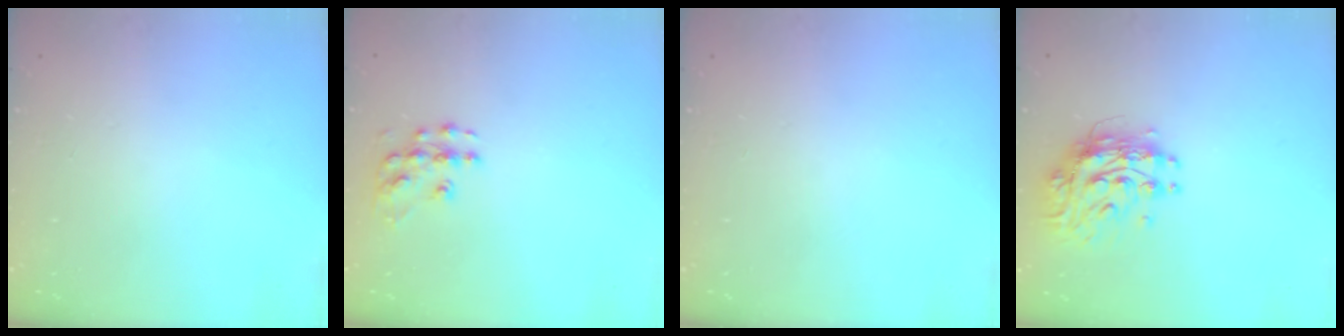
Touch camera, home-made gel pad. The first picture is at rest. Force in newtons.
{"total": 8.9, "press": 8.8, "slide": 0.6}
{"total": 0.0}
{"total": 9.7, "press": 9.6, "slide": 0.9}